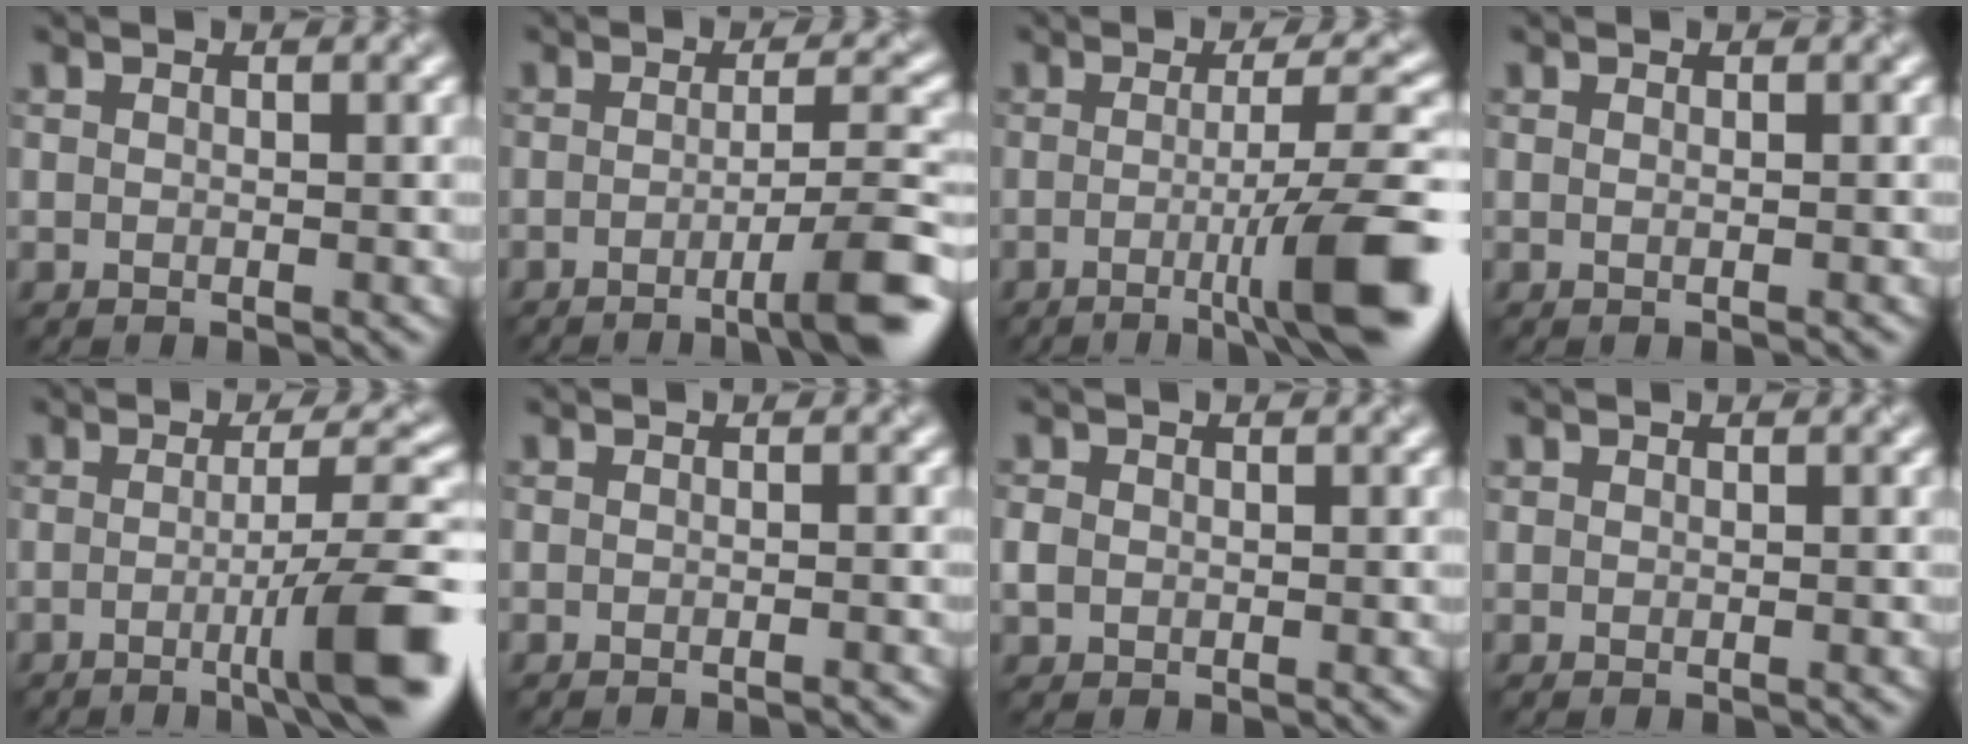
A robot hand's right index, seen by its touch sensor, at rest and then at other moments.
{"total": 7.2, "force": [-3.0, 1.2, 6.5], "torque": [-0.078, 0.006, -0.042]}
{"total": 9.5, "force": [-2.4, 1.6, 9.0], "torque": [-0.109, 0.003, -0.034]}
{"total": 0.5, "force": [-0.1, 0.2, 0.5], "torque": [0.001, -0.001, -0.005]}
{"total": 8.6, "force": [-2.3, 1.3, 8.1], "torque": [-0.102, 0.007, -0.032]}
{"total": 1.4, "force": [-0.8, 0.5, 1.0], "torque": [0.004, 0.004, -0.019]}
{"total": 0.9, "force": [-0.4, 0.8, 0.3], "torque": [-0.004, 0.008, 0.003]}
{"total": 0.0}